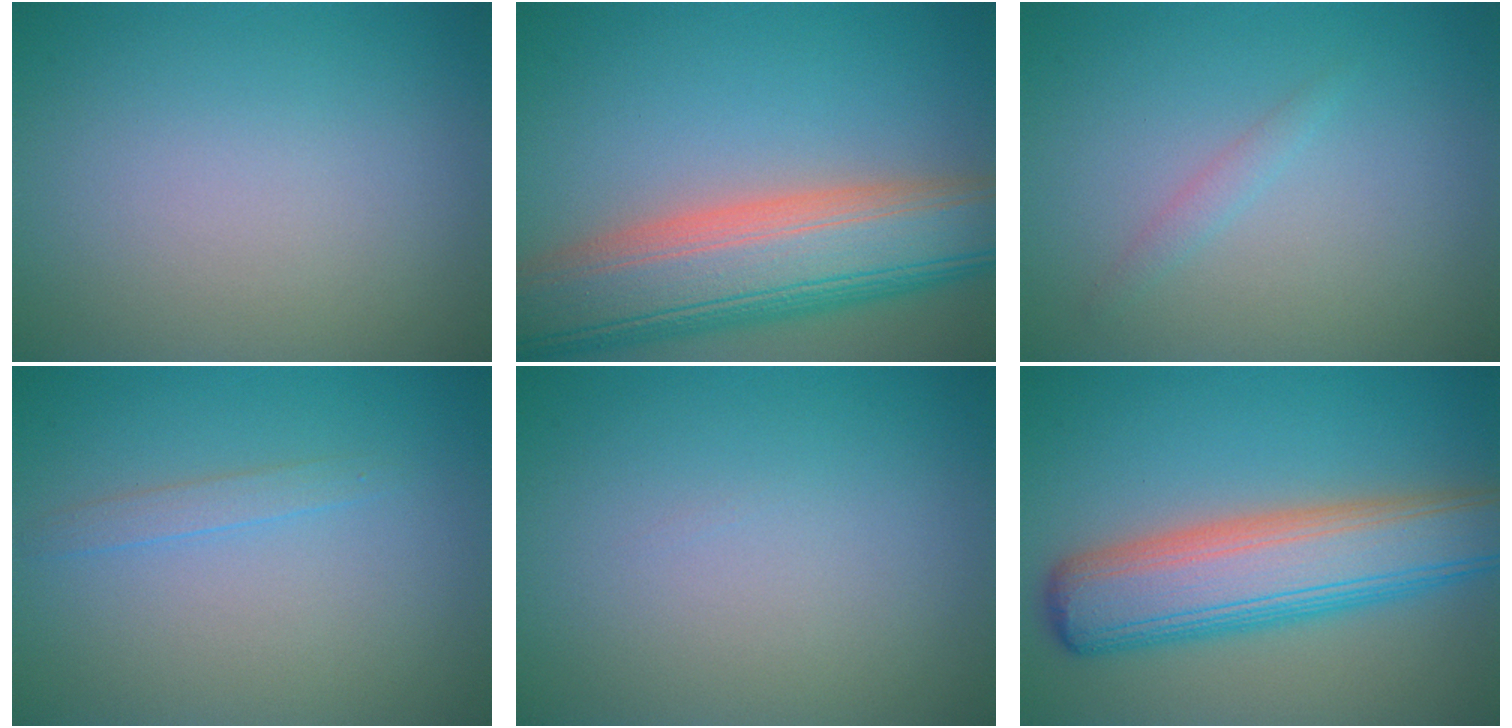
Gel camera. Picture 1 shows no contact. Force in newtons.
{"total": 11.9, "press": 11.9, "slide": 0.9}
{"total": 1.0, "press": 1.0, "slide": 0.1}
{"total": 1.1, "press": 1.1, "slide": 0.2}
{"total": 0.0}
{"total": 9.0, "press": 9.0, "slide": 0.2}